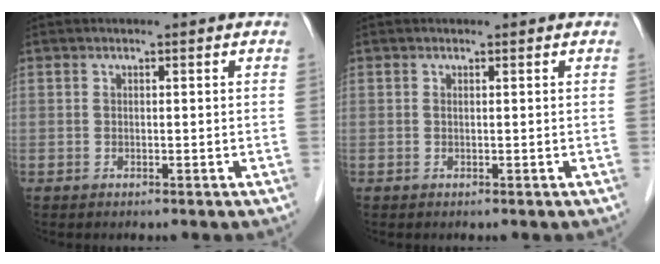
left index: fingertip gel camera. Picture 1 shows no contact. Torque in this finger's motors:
{"motor_torque": [-0.03, 0.00, 0.00, 0.00]}